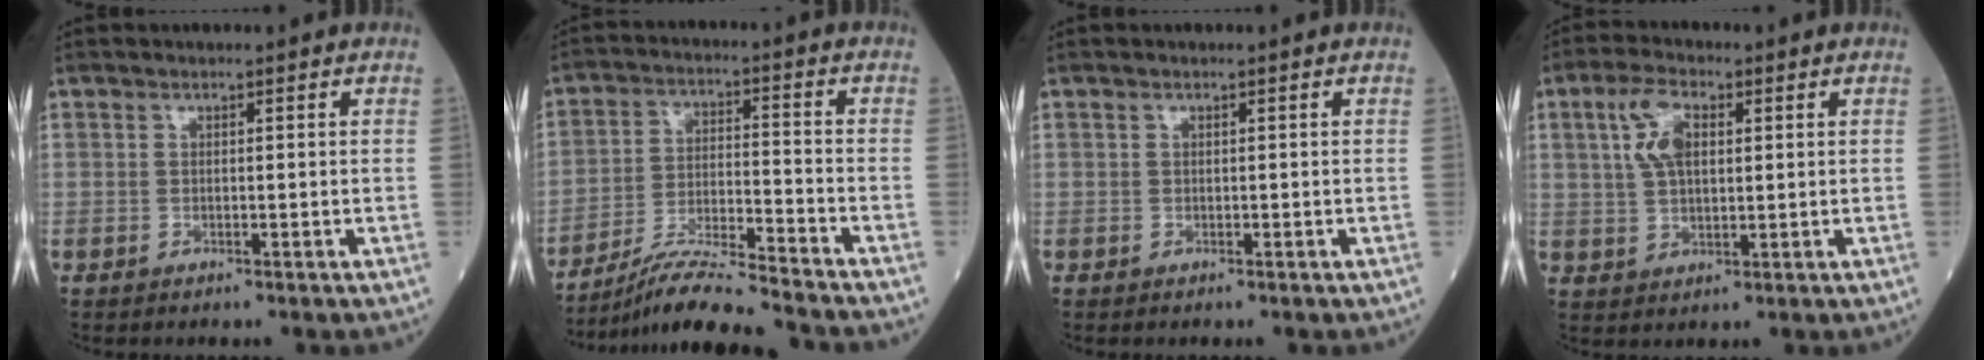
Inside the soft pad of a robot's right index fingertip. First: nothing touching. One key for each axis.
{"total": 12.2, "fx": -11.0, "fy": -0.8, "fz": 5.0, "tx": -0.085, "ty": -0.010, "tz": -0.195}
{"total": 0.0}
{"total": 6.5, "fx": 2.2, "fy": 2.9, "fz": 5.4, "tx": -0.122, "ty": 0.013, "tz": 0.048}